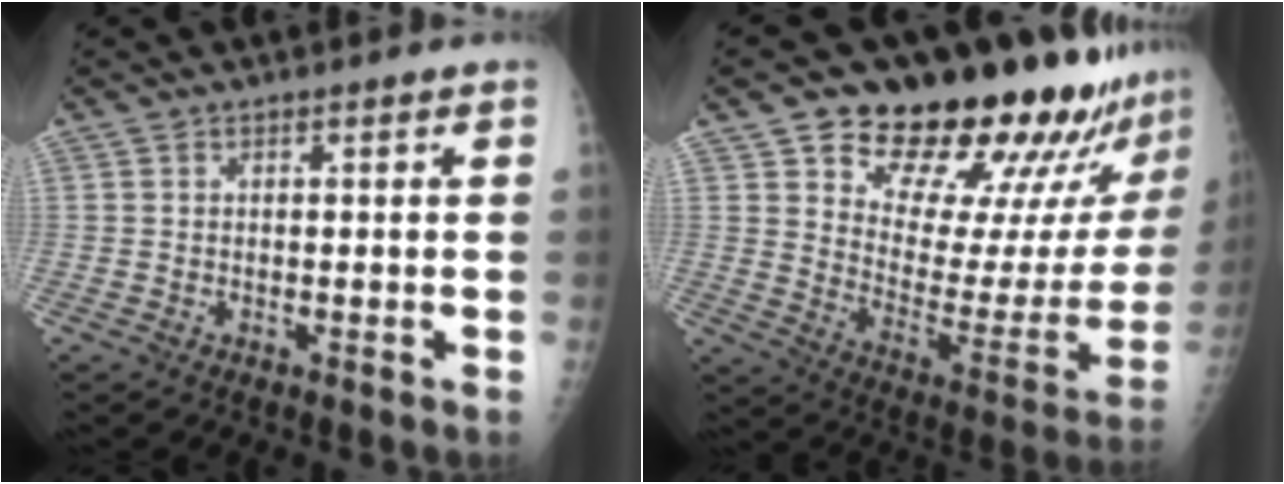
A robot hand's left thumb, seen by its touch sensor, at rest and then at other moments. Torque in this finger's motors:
{"motor_torque": [0.83, 0.75, 1.41, -1.35, 0.16]}